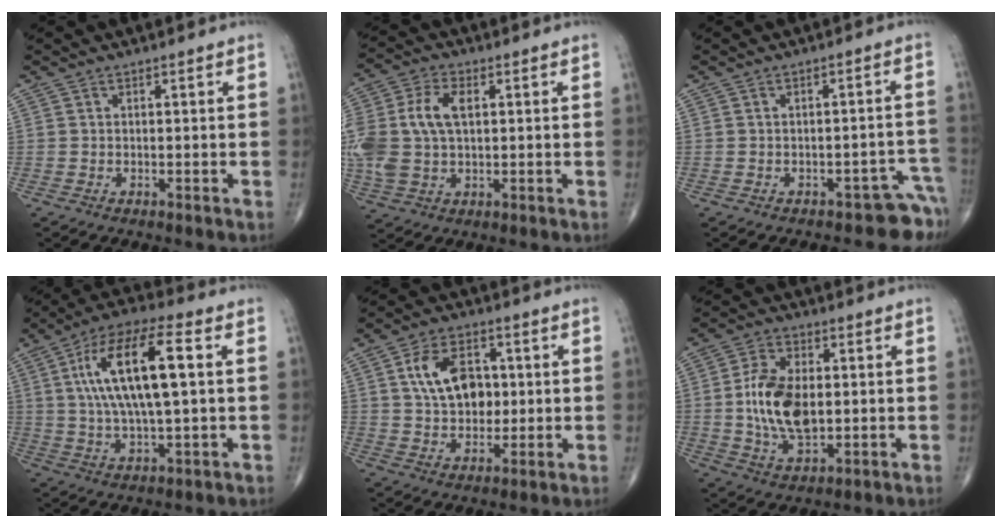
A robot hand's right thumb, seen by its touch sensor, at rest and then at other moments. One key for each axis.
{"total": 14.5, "fx": 1.8, "fy": 8.9, "fz": 11.2, "tx": -0.269, "ty": 0.009, "tz": 0.039}
{"total": 4.1, "fx": -3.4, "fy": 2.0, "fz": 0.9, "tx": 0.019, "ty": 0.059, "tz": -0.044}
{"total": 17.7, "fx": 3.3, "fy": 5.4, "fz": 16.5, "tx": -0.316, "ty": 0.017, "tz": 0.057}
{"total": 11.8, "fx": 2.3, "fy": 7.9, "fz": 8.5, "tx": -0.121, "ty": 0.000, "tz": 0.040}
{"total": 12.9, "fx": 0.2, "fy": 7.4, "fz": 10.5, "tx": -0.190, "ty": -0.001, "tz": 0.007}